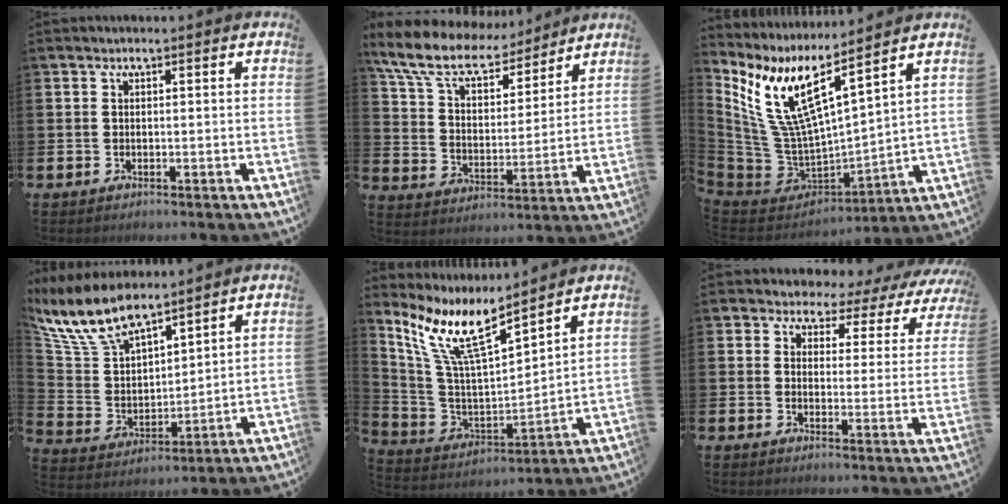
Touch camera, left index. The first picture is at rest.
{"total": 10.2, "force": [8.8, 3.6, 3.8], "torque": [-0.112, -0.055, 0.157]}
{"total": 9.2, "force": [5.8, 2.5, 6.7], "torque": [-0.170, -0.061, 0.100]}
{"total": 10.6, "force": [9.1, 3.4, 4.1], "torque": [-0.128, -0.041, 0.169]}
{"total": 10.4, "force": [7.9, 2.0, 6.4], "torque": [-0.158, -0.043, 0.135]}
{"total": 2.8, "force": [2.1, 1.8, 0.2], "torque": [-0.018, -0.027, 0.026]}